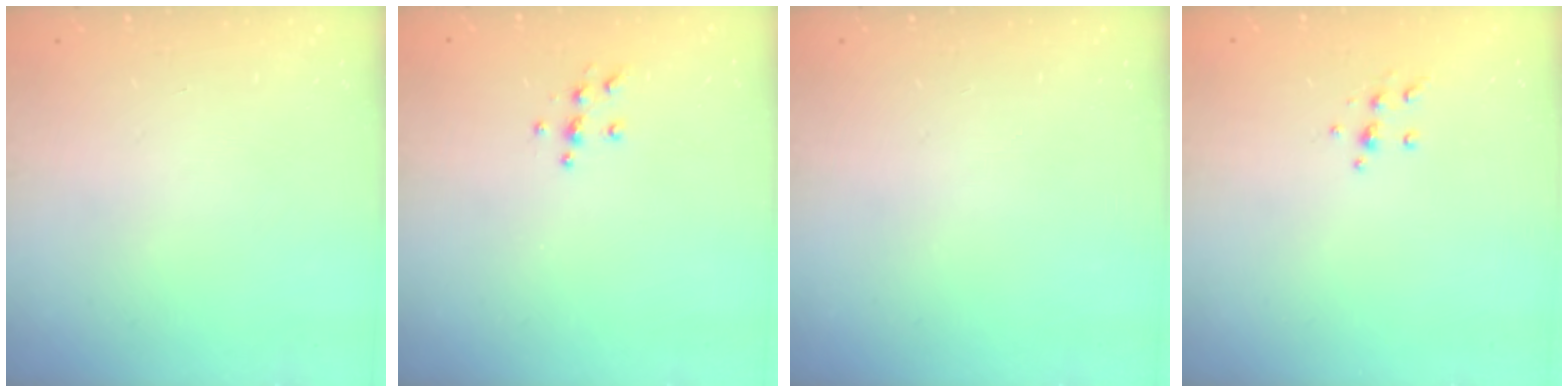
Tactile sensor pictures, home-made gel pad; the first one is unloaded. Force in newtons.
{"total": 5.5, "press": 5.5, "slide": 0.4}
{"total": 0.0}
{"total": 5.4, "press": 5.3, "slide": 0.6}